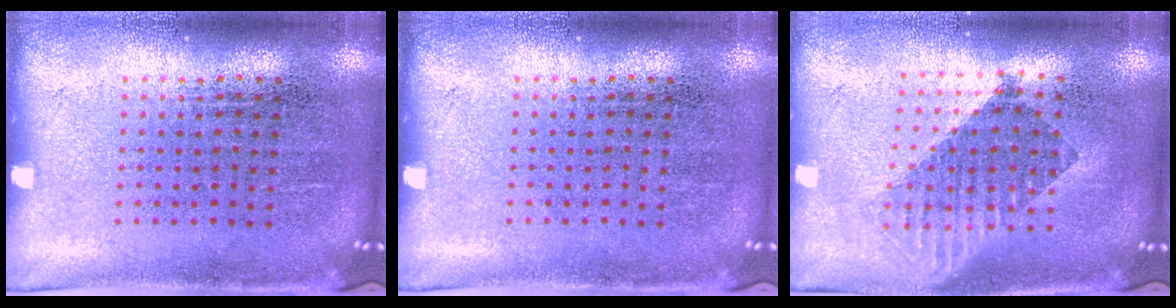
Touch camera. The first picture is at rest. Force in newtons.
{"total": 0.0}
{"total": 1.6, "press": 1.3, "slide": 0.9}